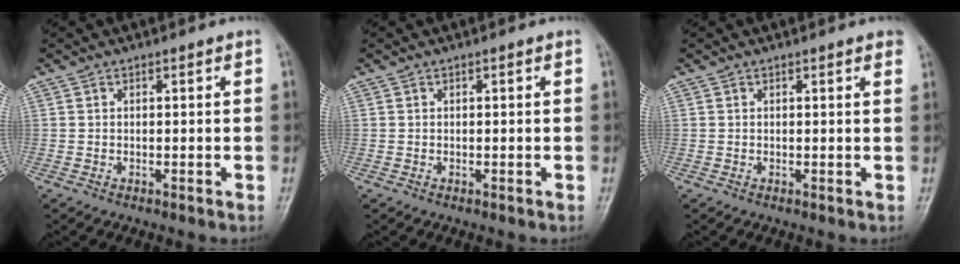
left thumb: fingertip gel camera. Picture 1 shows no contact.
{"total": 0.0}
{"total": 1.8, "force": [1.3, 0.3, 1.2], "torque": [-0.012, 0.001, 0.009]}